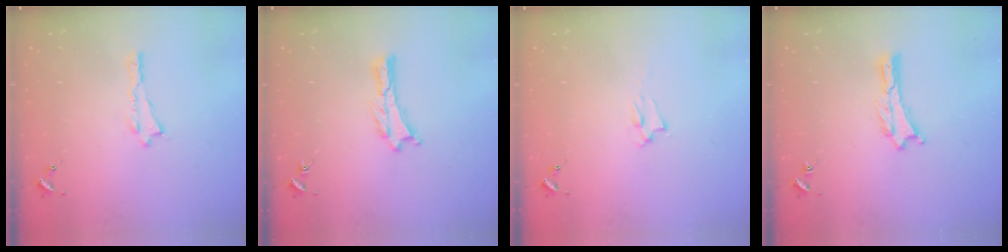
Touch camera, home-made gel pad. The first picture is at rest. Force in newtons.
{"total": 0.0}
{"total": 1.4, "press": 1.3, "slide": 0.3}
{"total": 0.0}